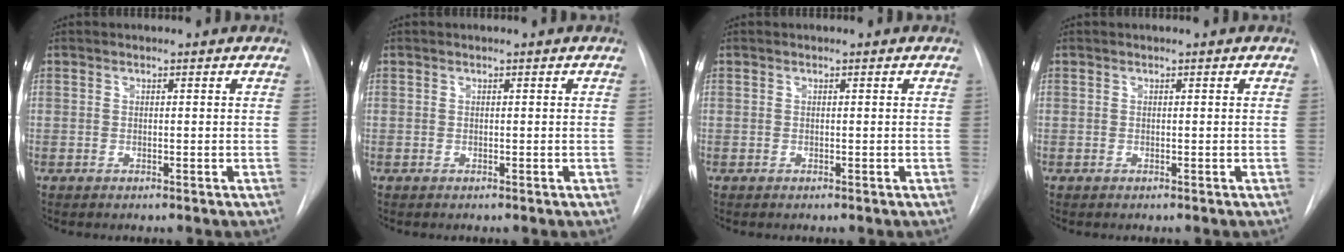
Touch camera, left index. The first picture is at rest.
{"total": 0.0}
{"total": 0.0}
{"total": 0.0}